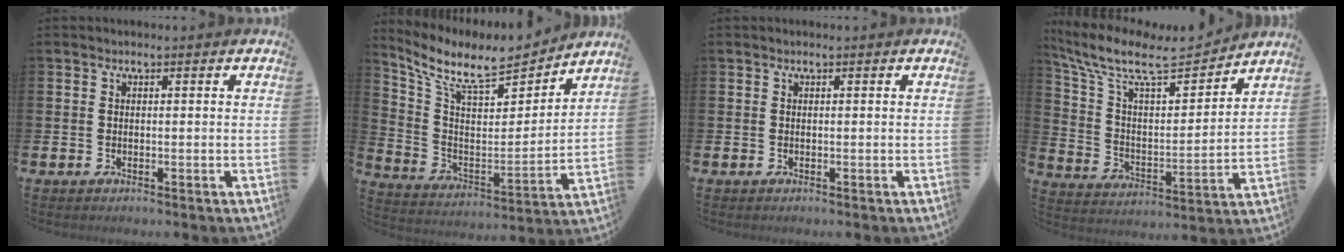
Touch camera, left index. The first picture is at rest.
{"total": 9.8, "force": [8.6, 2.8, 3.9], "torque": [-0.109, -0.060, 0.147]}
{"total": 0.0}
{"total": 10.2, "force": [8.7, 2.7, 4.6], "torque": [-0.119, -0.059, 0.146]}